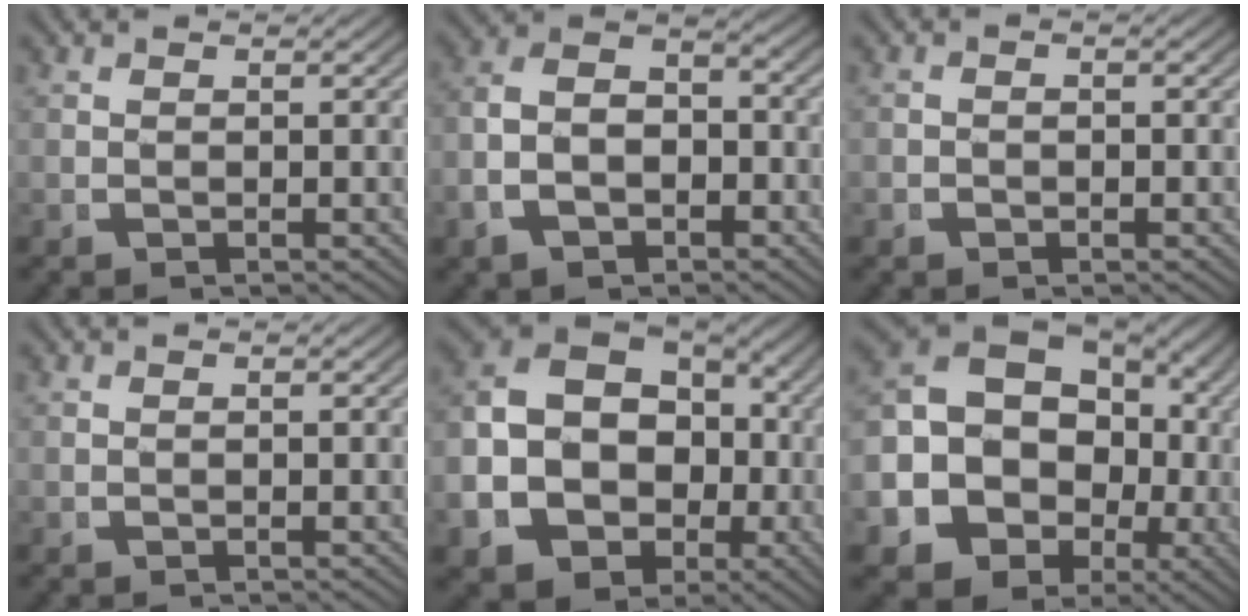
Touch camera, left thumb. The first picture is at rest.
{"total": 7.8, "force": [-1.0, 5.8, 5.1], "torque": [-0.101, -0.015, -0.014]}
{"total": 0.7, "force": [-0.5, 0.4, 0.4], "torque": [-0.009, -0.002, -0.011]}
{"total": 0.0}
{"total": 18.8, "force": [-2.7, 15.7, 10.0], "torque": [-0.256, -0.069, -0.033]}
{"total": 18.6, "force": [-2.4, 15.5, 9.9], "torque": [-0.241, -0.070, -0.030]}